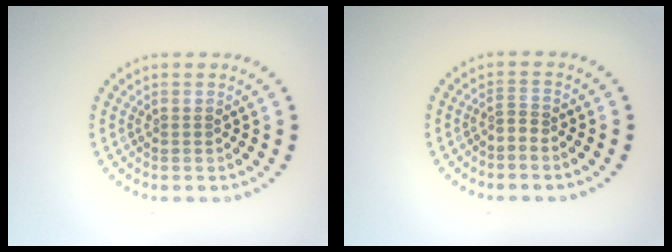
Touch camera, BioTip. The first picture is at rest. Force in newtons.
{"total": 1.1, "press": 0.5, "slide": 1.0}